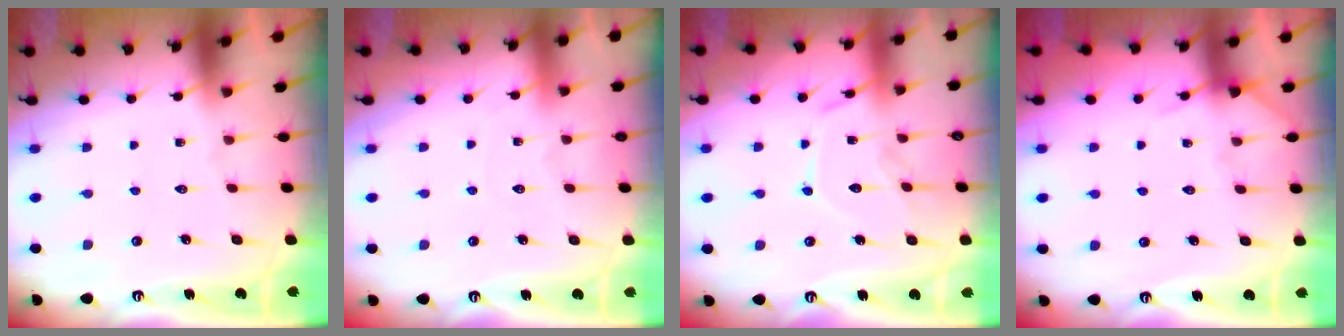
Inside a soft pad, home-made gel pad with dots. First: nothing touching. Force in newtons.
{"total": 2.9, "press": 2.9, "slide": 0.3}
{"total": 12.0, "press": 12.0, "slide": 0.8}
{"total": 5.1, "press": 5.0, "slide": 0.7}